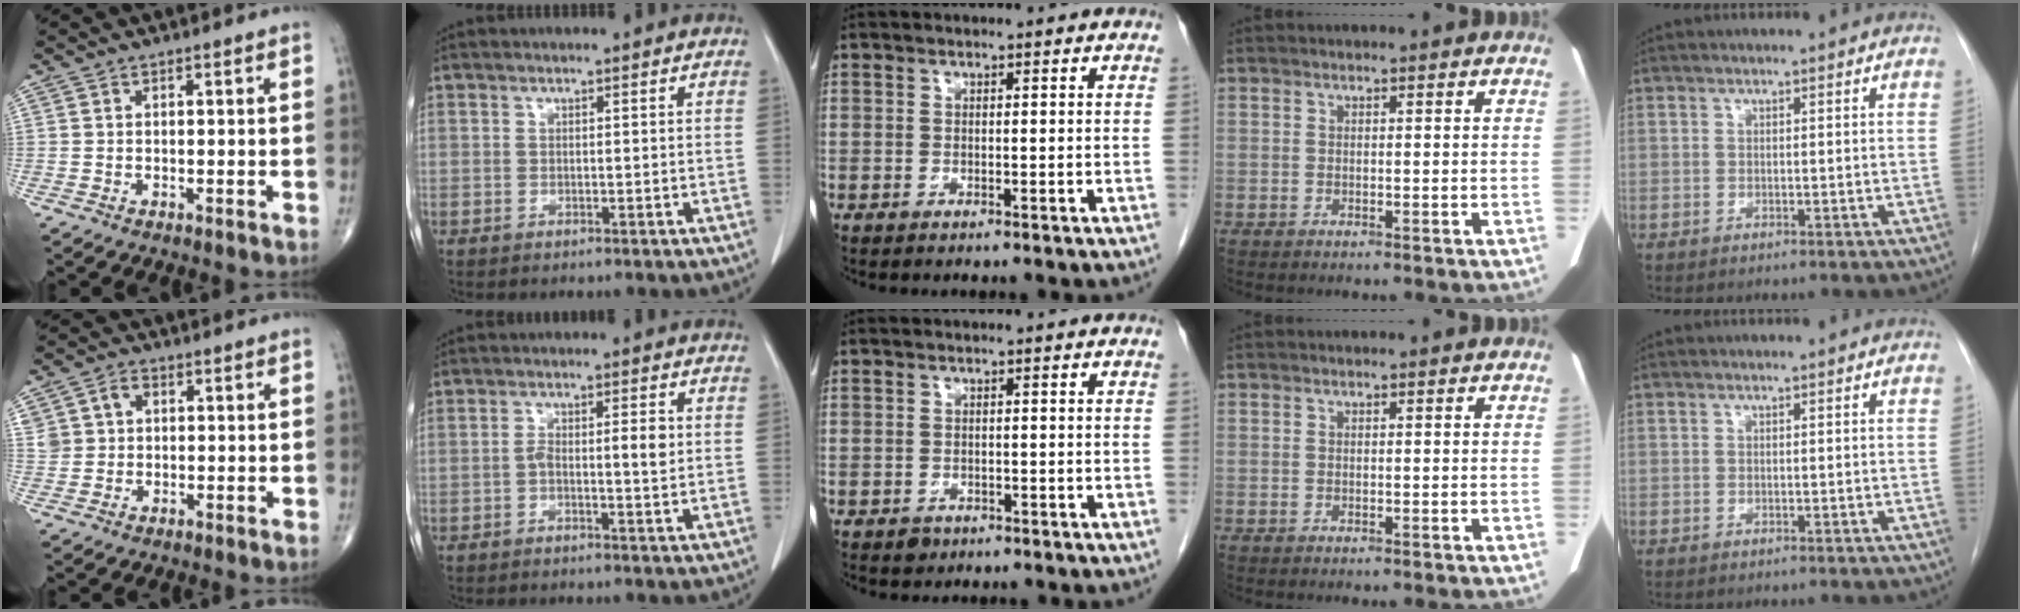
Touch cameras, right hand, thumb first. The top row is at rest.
{"thumb": {"total": 4.3, "force": [1.1, 3.6, 2.2], "torque": [-0.027, 0.009, 0.021]}, "index": {"total": 3.7, "force": [-0.2, 0.8, 3.6], "torque": [-0.064, 0.007, -0.002]}, "middle": {"total": 1.3, "force": [-0.8, 1.0, 0.2], "torque": [-0.003, 0.002, -0.011]}}